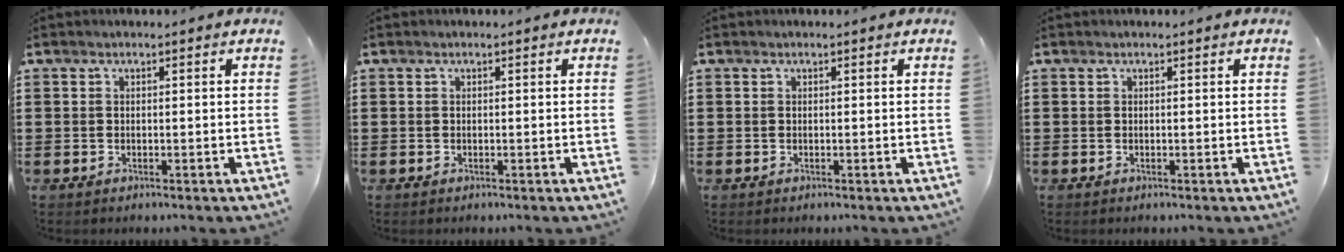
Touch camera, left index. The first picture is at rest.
{"total": 0.0}
{"total": 0.0}
{"total": 0.0}